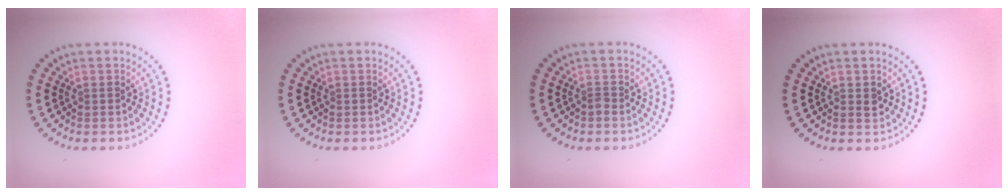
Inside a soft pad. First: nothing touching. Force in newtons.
{"total": 0.0}
{"total": 0.7, "press": 0.5, "slide": 0.4}
{"total": 1.2, "press": 1.2, "slide": 0.1}